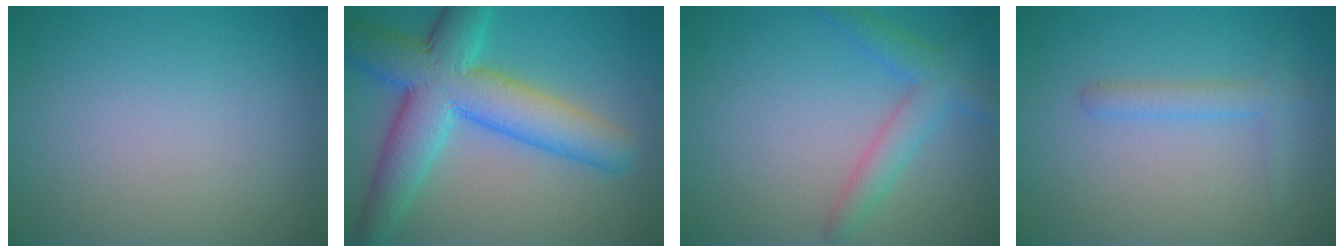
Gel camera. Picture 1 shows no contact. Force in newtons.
{"total": 9.1, "press": 9.1, "slide": 0.3}
{"total": 2.2, "press": 2.2, "slide": 0.2}
{"total": 1.7, "press": 1.7, "slide": 0.1}